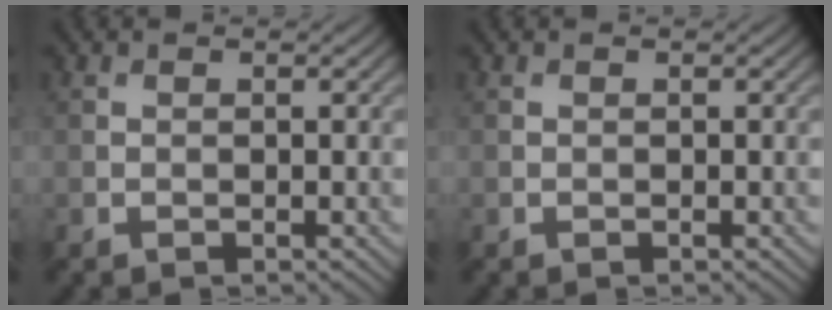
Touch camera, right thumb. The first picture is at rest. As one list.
[{"total": 0.0}]